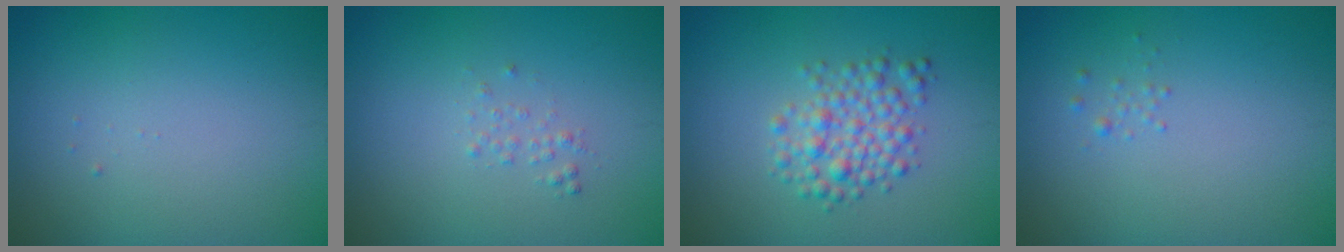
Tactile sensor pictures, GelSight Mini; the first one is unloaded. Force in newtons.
{"total": 0.7, "press": 0.7, "slide": 0.1}
{"total": 3.2, "press": 3.2, "slide": 0.1}
{"total": 0.7, "press": 0.7, "slide": 0.1}